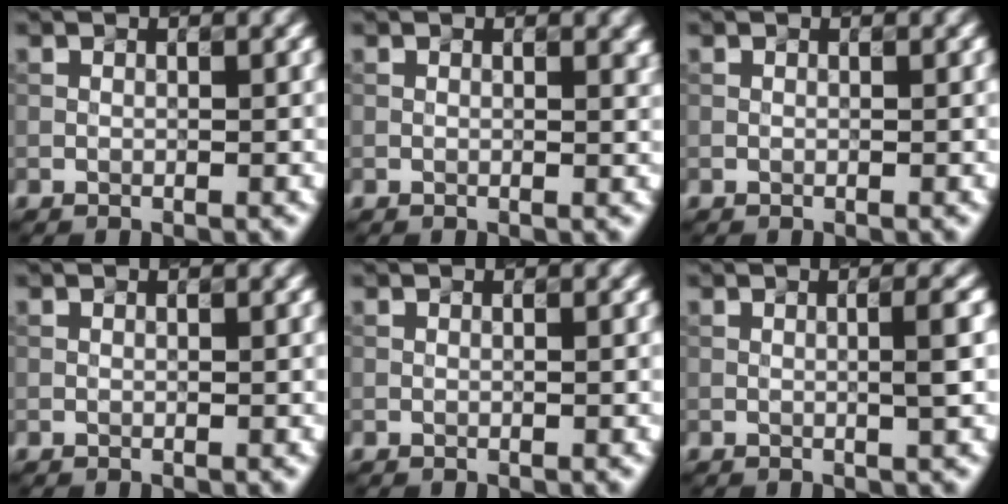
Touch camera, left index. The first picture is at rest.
{"total": 1.9, "force": [0.9, 0.9, 1.4], "torque": [-0.003, 0.009, 0.006]}
{"total": 0.0}
{"total": 0.0}
{"total": 0.0}
{"total": 2.2, "force": [-0.1, 0.3, 2.1], "torque": [-0.030, 0.007, 0.001]}